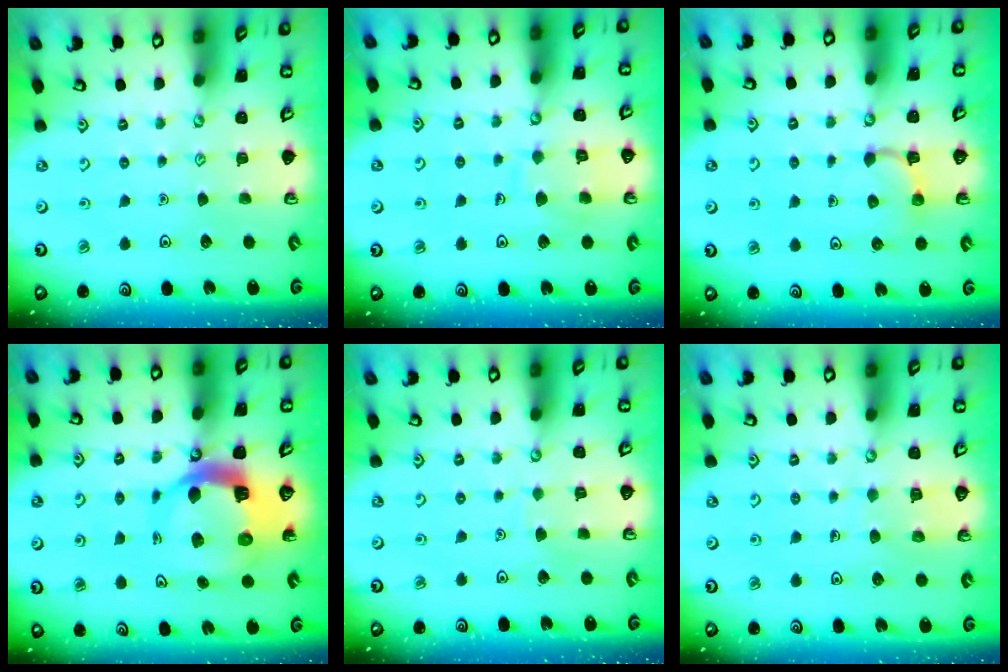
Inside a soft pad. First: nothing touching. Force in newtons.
{"total": 8.6, "press": 8.6, "slide": 0.8}
{"total": 3.0, "press": 2.9, "slide": 0.7}
{"total": 12.6, "press": 12.5, "slide": 1.5}
{"total": 2.7, "press": 2.7, "slide": 0.2}
{"total": 4.7, "press": 4.7, "slide": 0.4}